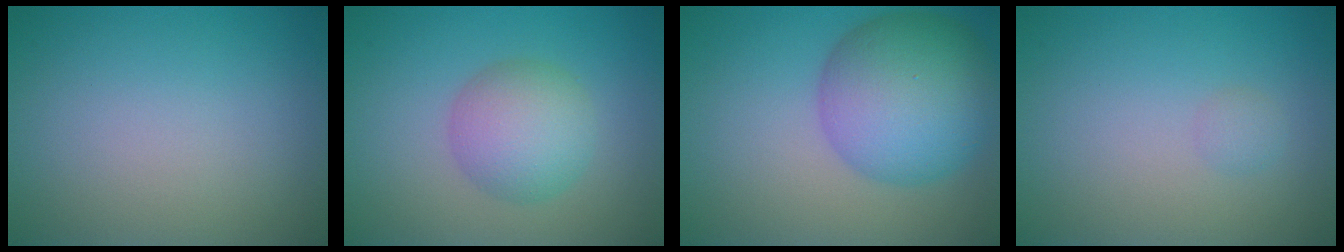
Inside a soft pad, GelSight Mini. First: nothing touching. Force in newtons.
{"total": 4.6, "press": 4.6, "slide": 0.1}
{"total": 9.5, "press": 9.5, "slide": 0.2}
{"total": 0.8, "press": 0.8, "slide": 0.1}